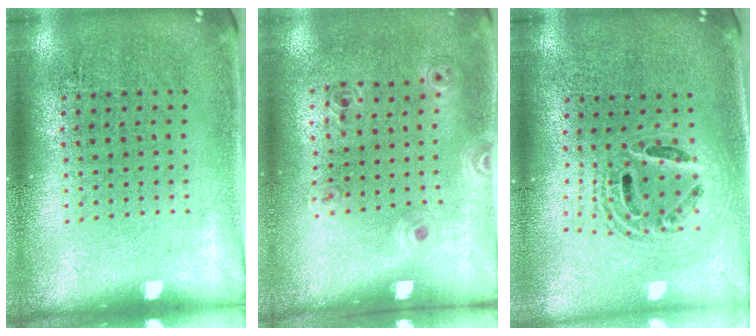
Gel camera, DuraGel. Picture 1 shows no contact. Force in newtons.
{"total": 1.1, "press": 0.9, "slide": 0.6}
{"total": 2.0, "press": 1.6, "slide": 1.3}